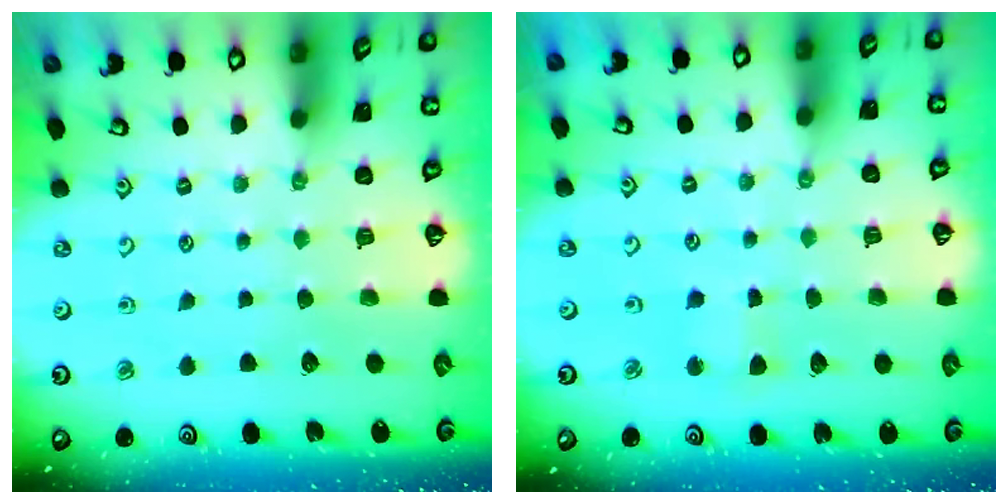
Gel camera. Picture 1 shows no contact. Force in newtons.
{"total": 2.7, "press": 2.6, "slide": 0.3}